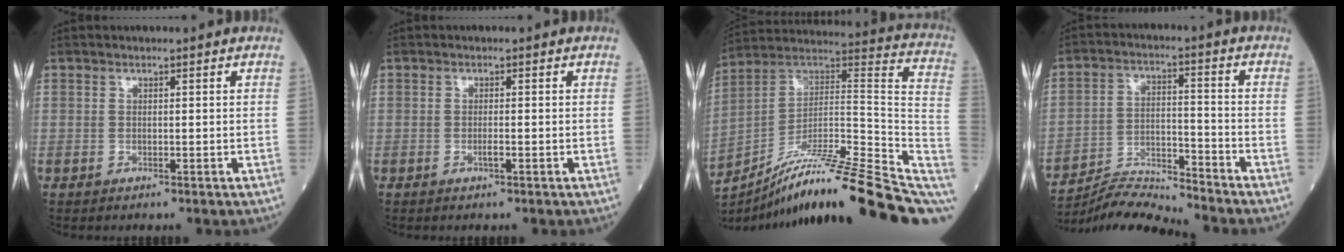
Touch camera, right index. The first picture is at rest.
{"total": 0.8, "force": [-0.3, -0.1, 0.7], "torque": [-0.018, 0.000, -0.003]}
{"total": 26.3, "force": [-19.1, 1.7, 18.1], "torque": [-0.200, 0.030, -0.302]}
{"total": 8.6, "force": [-8.4, -1.6, 0.0], "torque": [-0.005, 0.014, -0.152]}